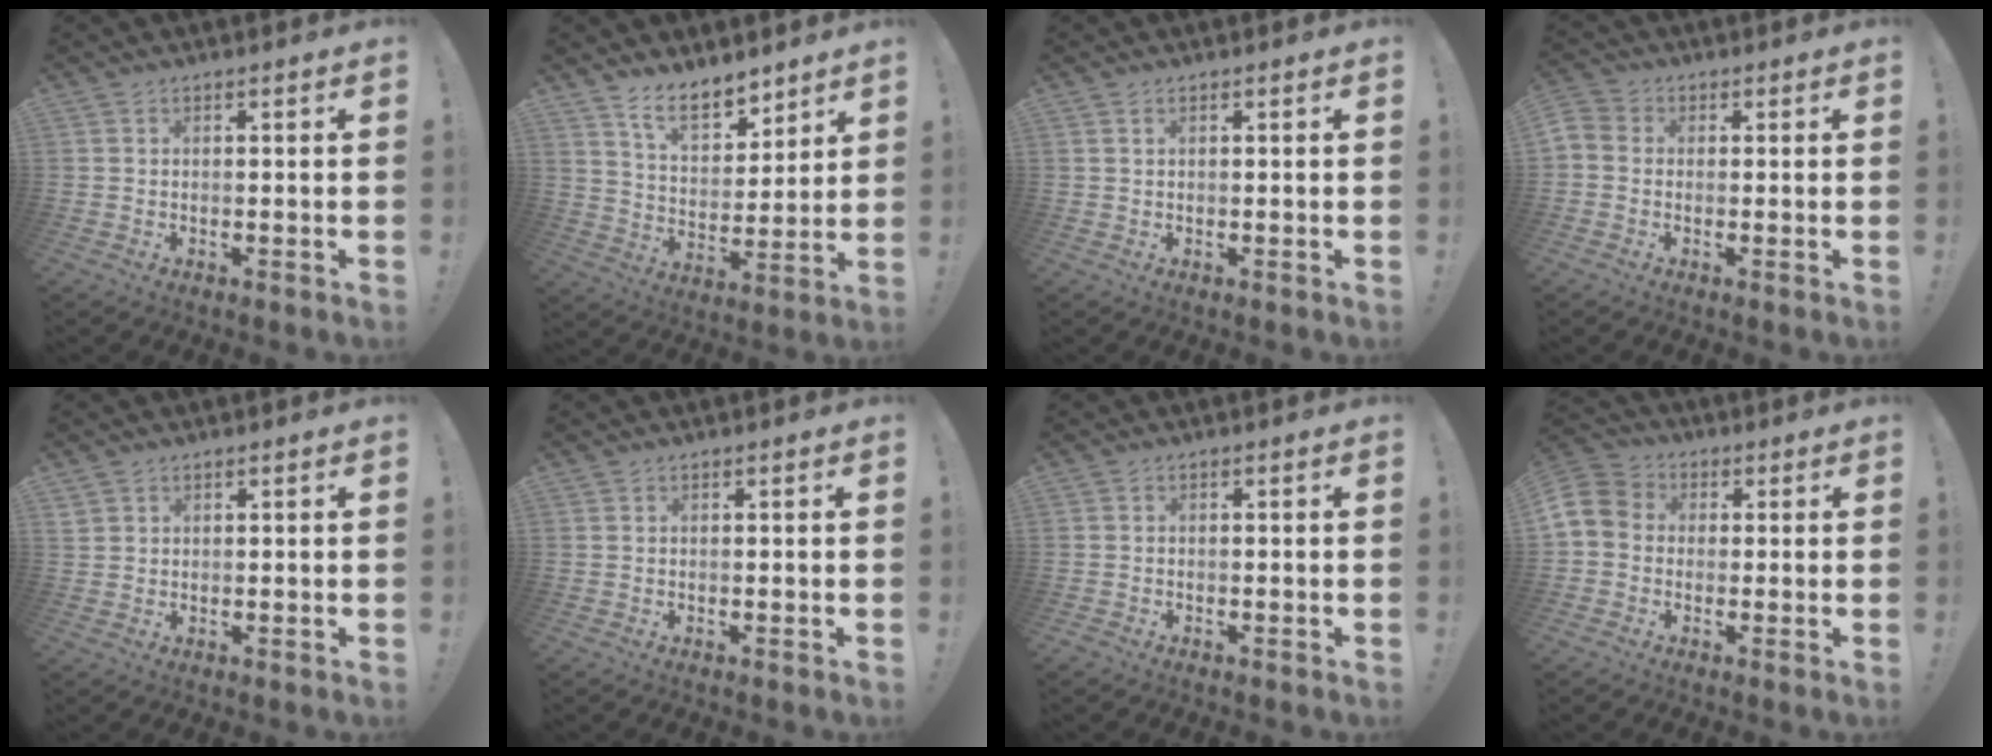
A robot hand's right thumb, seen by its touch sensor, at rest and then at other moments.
{"total": 11.4, "force": [9.0, 4.9, 4.9], "torque": [-0.080, -0.060, 0.171]}
{"total": 0.6, "force": [0.4, 0.3, 0.4], "torque": [-0.005, -0.001, 0.006]}
{"total": 3.3, "force": [-0.5, 2.7, 1.8], "torque": [-0.042, 0.008, -0.009]}
{"total": 2.0, "force": [1.2, 1.5, 0.5], "torque": [-0.011, -0.002, 0.025]}
{"total": 0.0}
{"total": 0.9, "force": [-0.9, 0.4, 0.0], "torque": [0.001, 0.001, -0.015]}
{"total": 7.2, "force": [-0.4, 6.3, 3.5], "torque": [-0.073, 0.018, -0.002]}